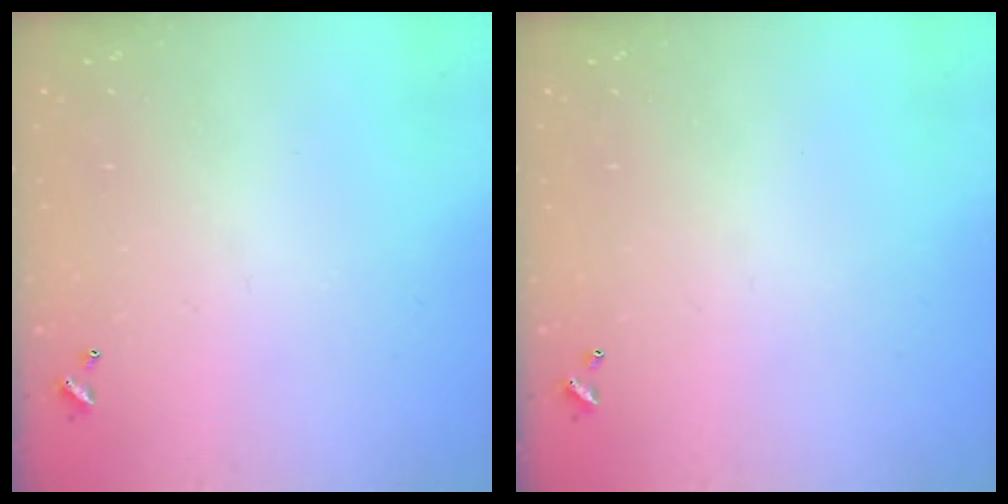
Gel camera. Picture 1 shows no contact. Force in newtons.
{"total": 0.0}